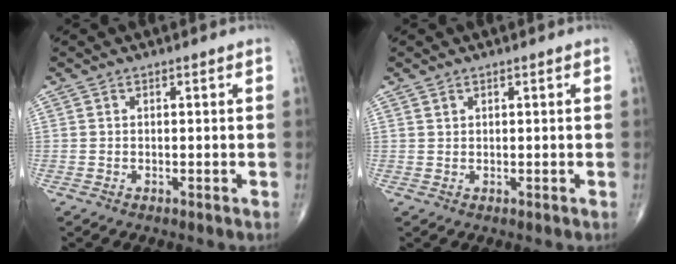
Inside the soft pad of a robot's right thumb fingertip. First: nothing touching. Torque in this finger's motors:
{"motor_torque": [-0.64, 0.12, -0.07, 0.10, 0.04]}